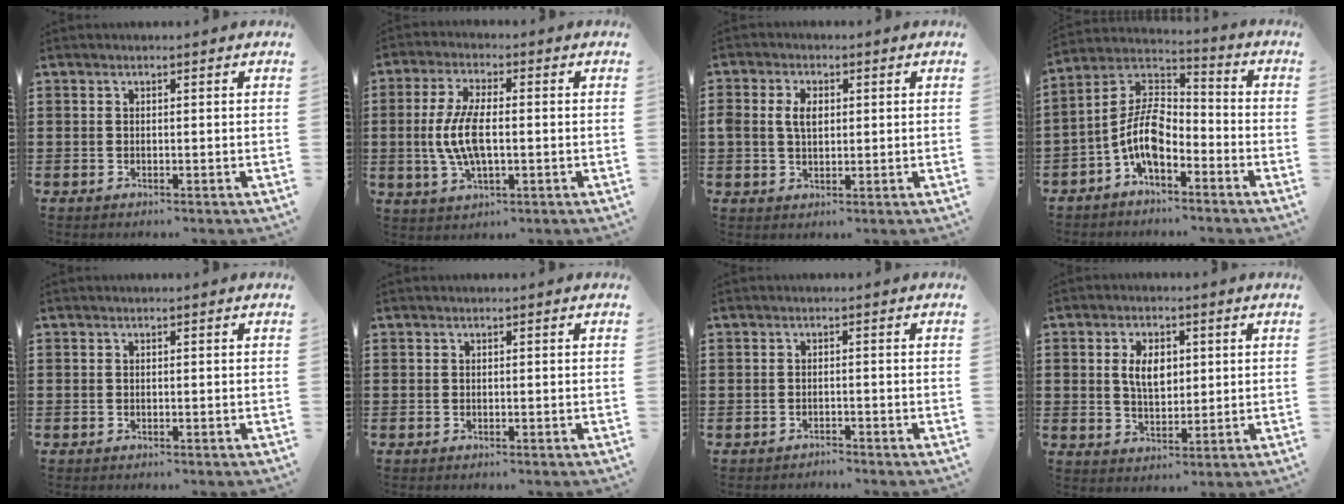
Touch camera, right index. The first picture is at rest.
{"total": 8.0, "force": [-0.6, 3.1, 7.4], "torque": [-0.174, -0.010, -0.021]}
{"total": 3.5, "force": [0.6, 2.3, 2.7], "torque": [-0.065, 0.009, 0.007]}
{"total": 9.0, "force": [-3.7, 4.2, 7.0], "torque": [-0.175, -0.012, -0.080]}
{"total": 0.0}
{"total": 0.0}
{"total": 1.2, "force": [-1.2, 0.1, -0.2], "torque": [0.000, 0.003, -0.027]}
{"total": 5.4, "force": [1.0, 3.2, 4.2], "torque": [-0.082, 0.011, 0.013]}